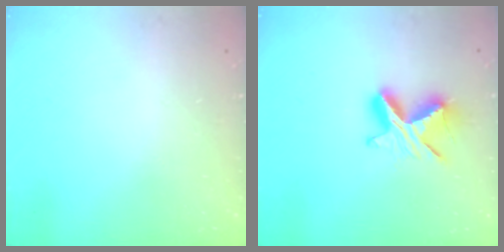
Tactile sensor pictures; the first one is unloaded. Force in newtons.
{"total": 8.7, "press": 8.7, "slide": 0.2}